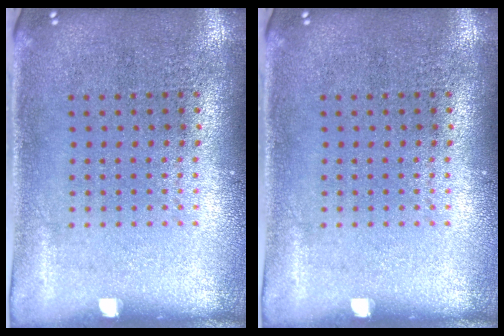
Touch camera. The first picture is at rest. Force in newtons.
{"total": 0.0}